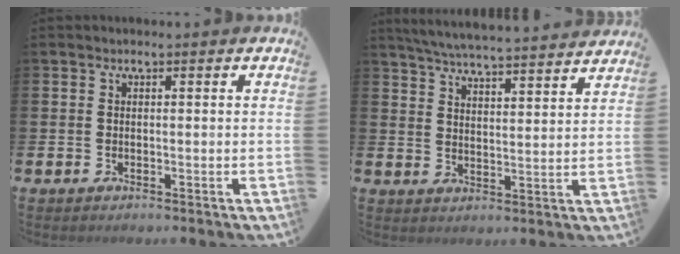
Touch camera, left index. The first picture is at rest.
{"total": 5.8, "force": [5.7, -0.1, 1.1], "torque": [-0.039, -0.044, 0.099]}